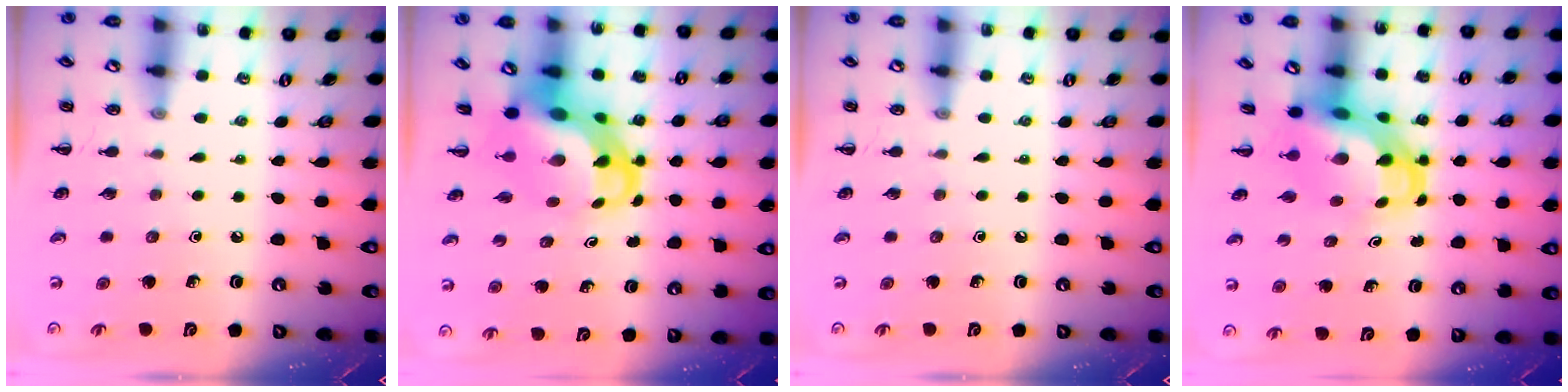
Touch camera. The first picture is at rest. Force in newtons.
{"total": 7.1, "press": 6.8, "slide": 1.9}
{"total": 0.0}
{"total": 6.3, "press": 6.1, "slide": 1.6}